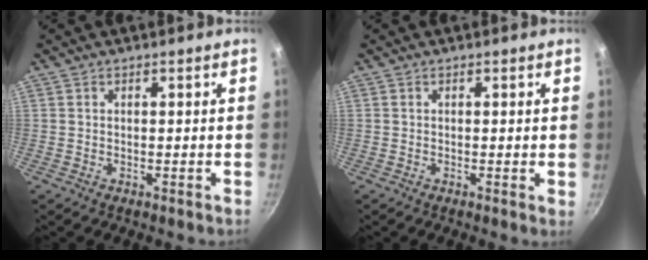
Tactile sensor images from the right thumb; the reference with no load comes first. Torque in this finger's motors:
{"motor_torque": [-0.26, -0.13, -0.43, -0.02, 0.04]}